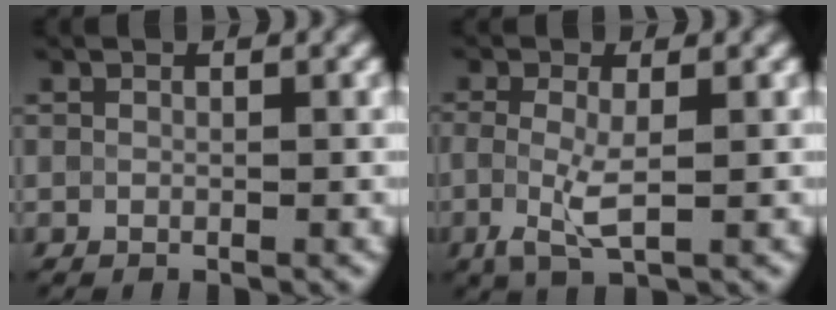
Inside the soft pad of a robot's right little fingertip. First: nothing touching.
{"total": 2.8, "force": [-0.4, 0.6, 2.7], "torque": [-0.060, -0.008, -0.005]}